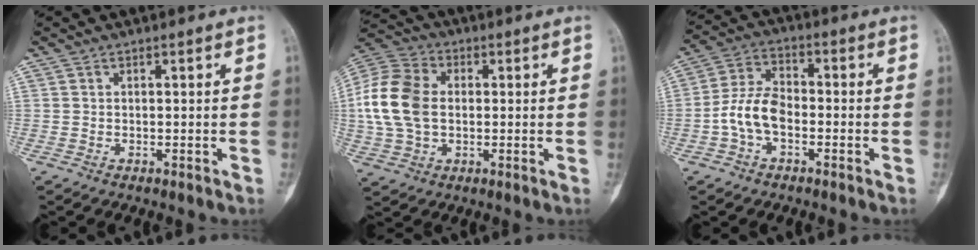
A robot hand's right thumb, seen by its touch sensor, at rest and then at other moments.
{"total": 13.9, "force": [0.5, 9.7, 9.9], "torque": [-0.197, 0.020, 0.004]}
{"total": 8.3, "force": [-2.3, 5.0, 6.2], "torque": [-0.121, 0.030, -0.053]}